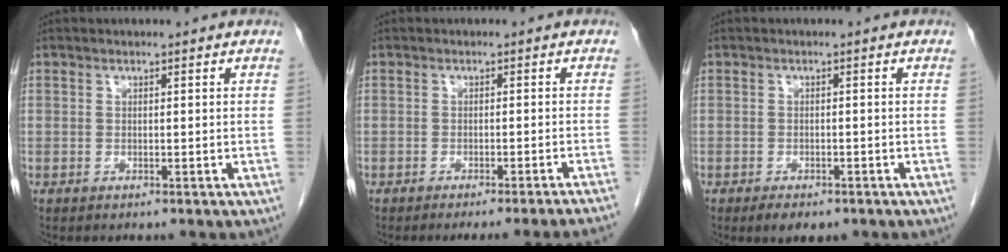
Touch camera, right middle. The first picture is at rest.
{"total": 9.2, "force": [-8.3, -2.2, 3.4], "torque": [-0.010, -0.027, -0.099]}
{"total": 3.6, "force": [-2.5, 1.6, 2.0], "torque": [-0.030, -0.005, -0.030]}